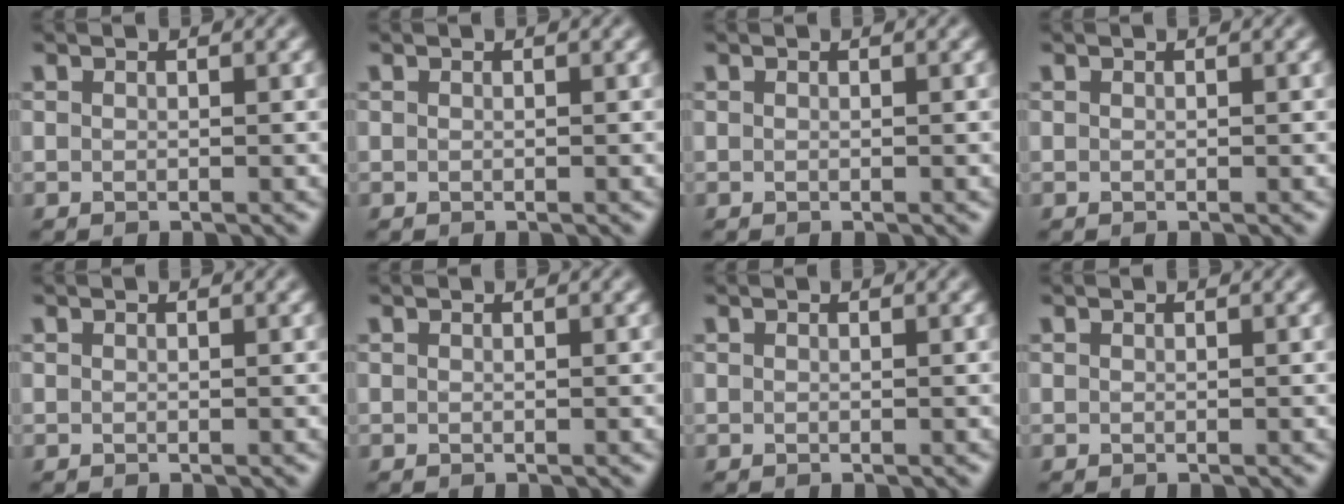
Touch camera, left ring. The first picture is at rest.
{"total": 0.0}
{"total": 0.0}
{"total": 0.0}
{"total": 0.0}
{"total": 0.0}
{"total": 0.0}
{"total": 0.0}